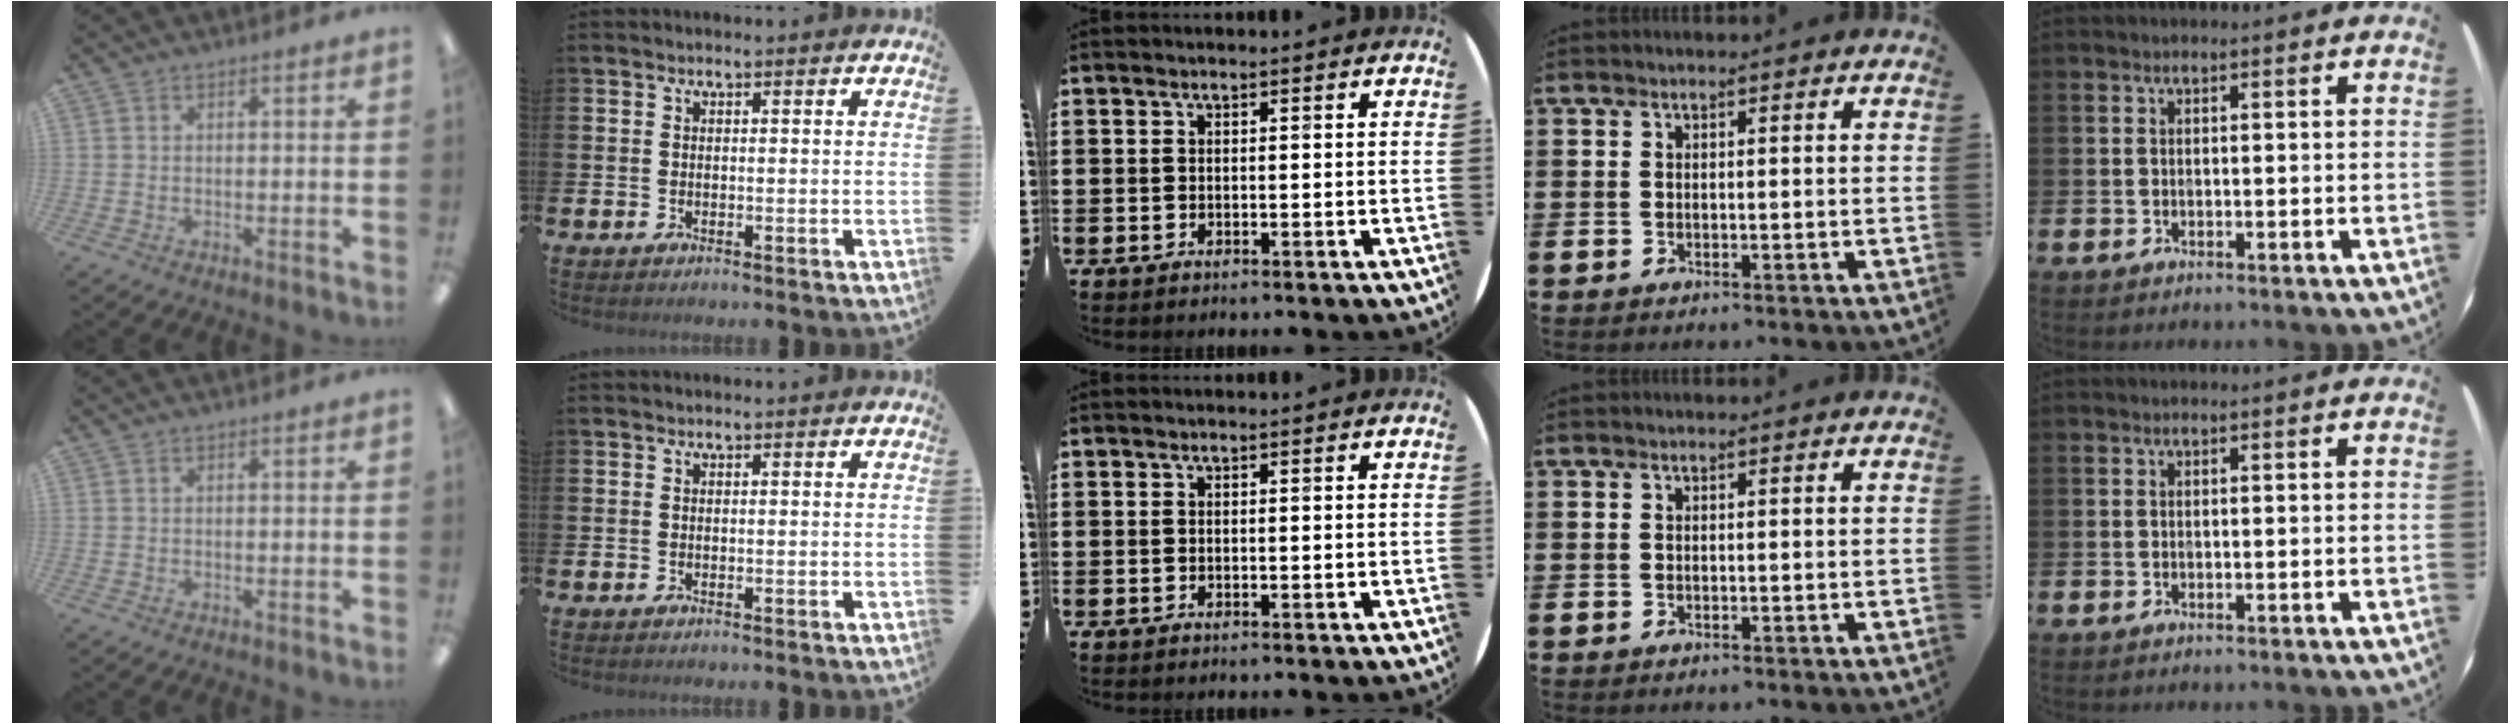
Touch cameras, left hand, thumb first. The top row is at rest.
{}